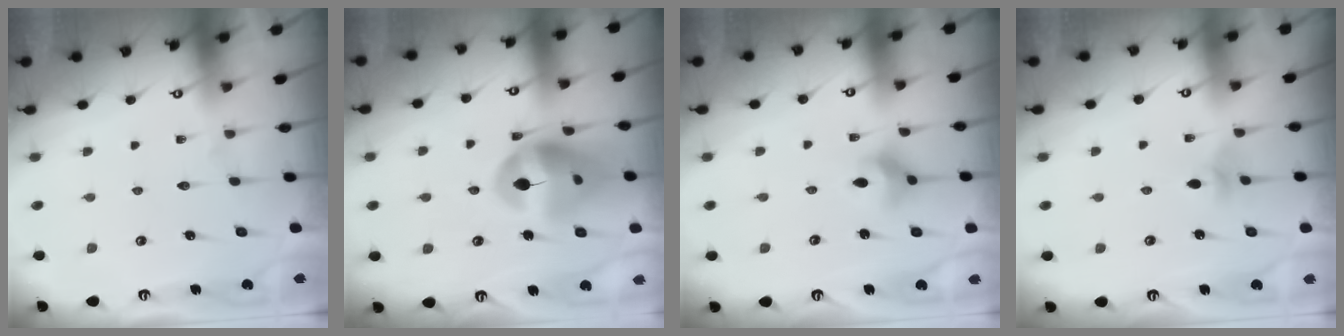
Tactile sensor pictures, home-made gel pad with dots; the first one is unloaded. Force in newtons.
{"total": 14.9, "press": 14.8, "slide": 1.9}
{"total": 5.6, "press": 5.4, "slide": 1.3}
{"total": 3.7, "press": 3.6, "slide": 0.7}